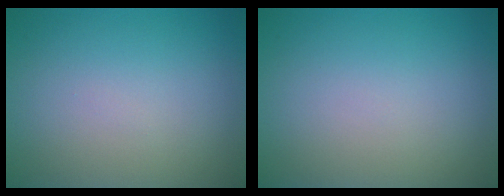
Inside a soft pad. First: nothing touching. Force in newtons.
{"total": 0.0}